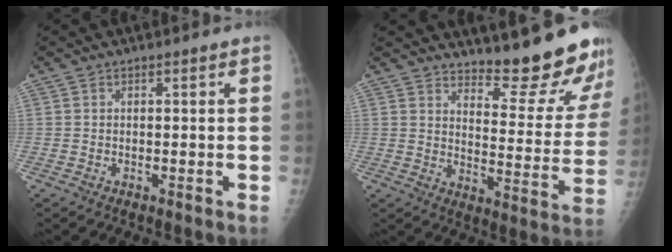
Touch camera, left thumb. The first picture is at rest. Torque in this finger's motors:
{"motor_torque": [0.09, 0.03, -0.25, -0.22, 0.06]}